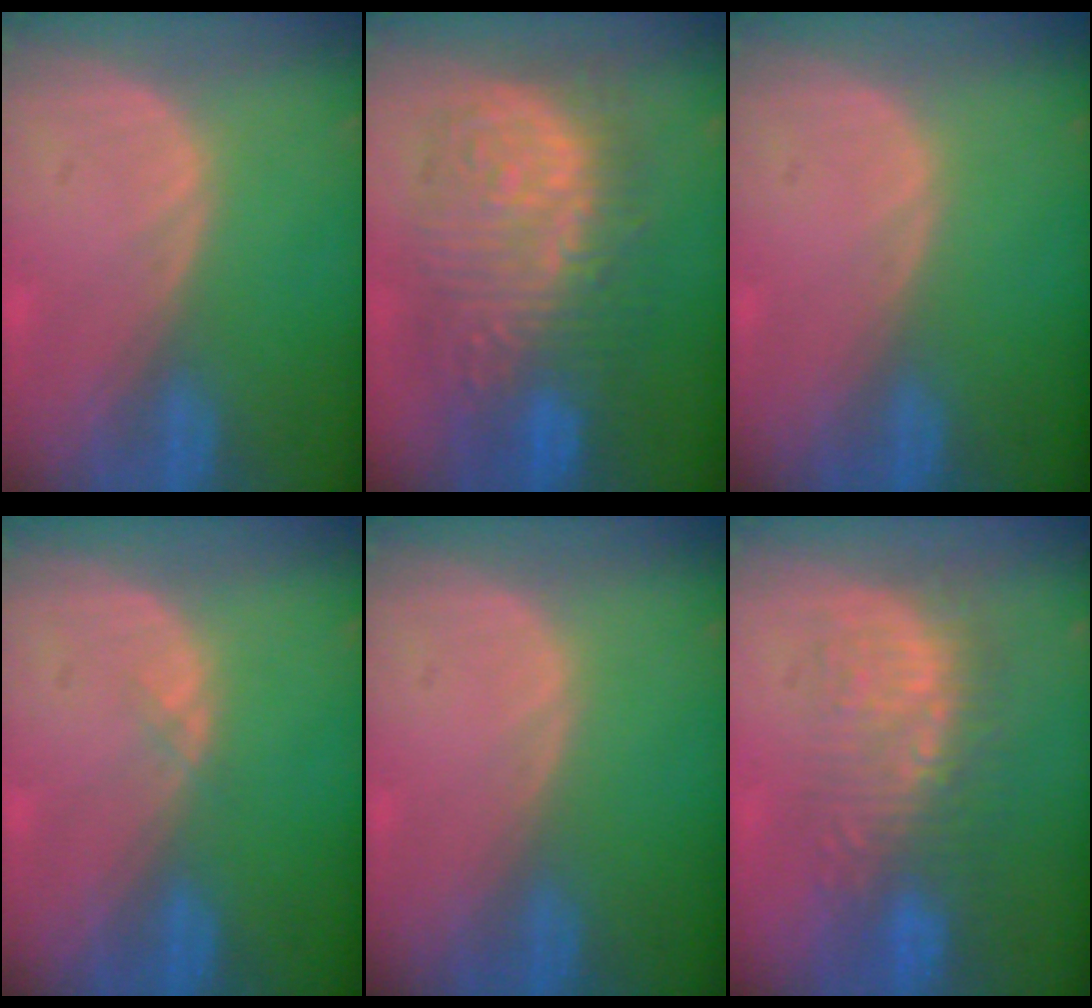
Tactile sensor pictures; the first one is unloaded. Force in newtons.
{"total": 13.0, "press": 13.0, "slide": 1.3}
{"total": 0.0}
{"total": 0.6, "press": 0.5, "slide": 0.2}
{"total": 0.0}
{"total": 8.8, "press": 8.4, "slide": 2.5}